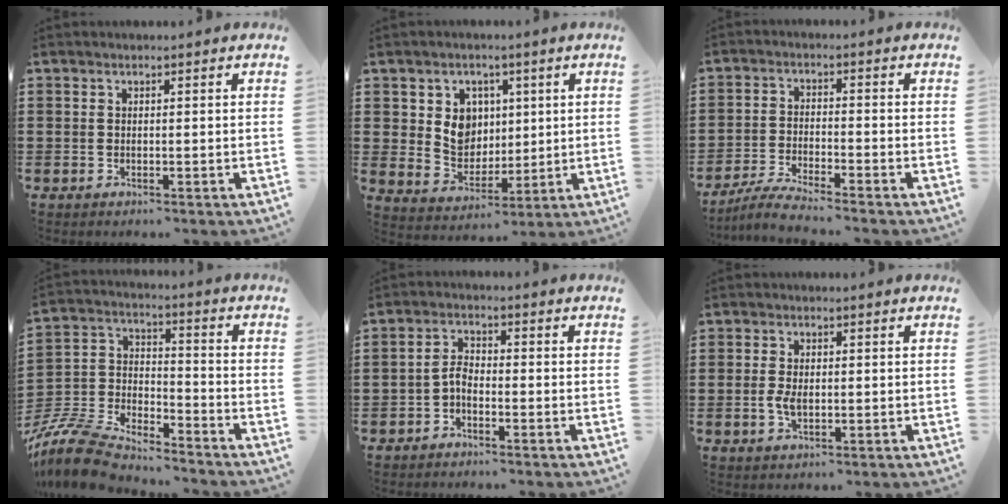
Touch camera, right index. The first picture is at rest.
{"total": 7.0, "force": [1.9, 6.1, 2.7], "torque": [-0.065, 0.008, 0.033]}
{"total": 4.1, "force": [-3.9, -0.3, 1.4], "torque": [-0.039, -0.010, -0.079]}
{"total": 9.8, "force": [-9.1, 1.8, 3.0], "torque": [-0.085, 0.005, -0.188]}
{"total": 2.6, "force": [-1.7, 1.1, 1.7], "torque": [-0.043, 0.006, -0.038]}
{"total": 2.8, "force": [-0.2, 1.5, 2.3], "torque": [-0.053, 0.000, -0.006]}